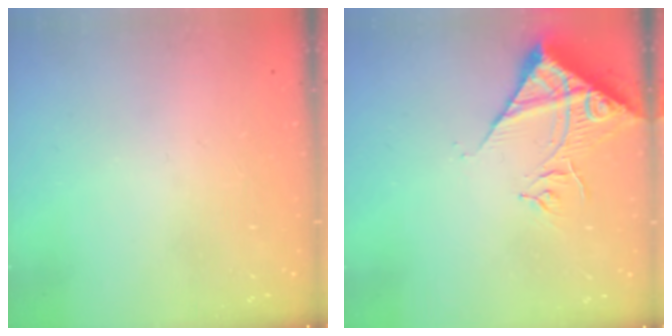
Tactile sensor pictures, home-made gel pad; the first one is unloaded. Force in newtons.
{"total": 11.7, "press": 11.6, "slide": 1.5}